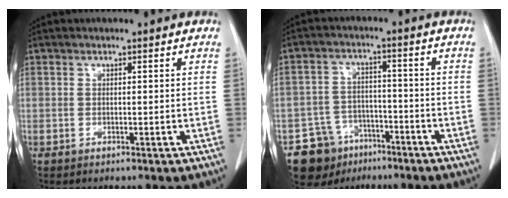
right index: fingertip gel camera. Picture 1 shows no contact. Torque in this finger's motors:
{"motor_torque": [-0.18, -0.26, -0.66, -0.21]}